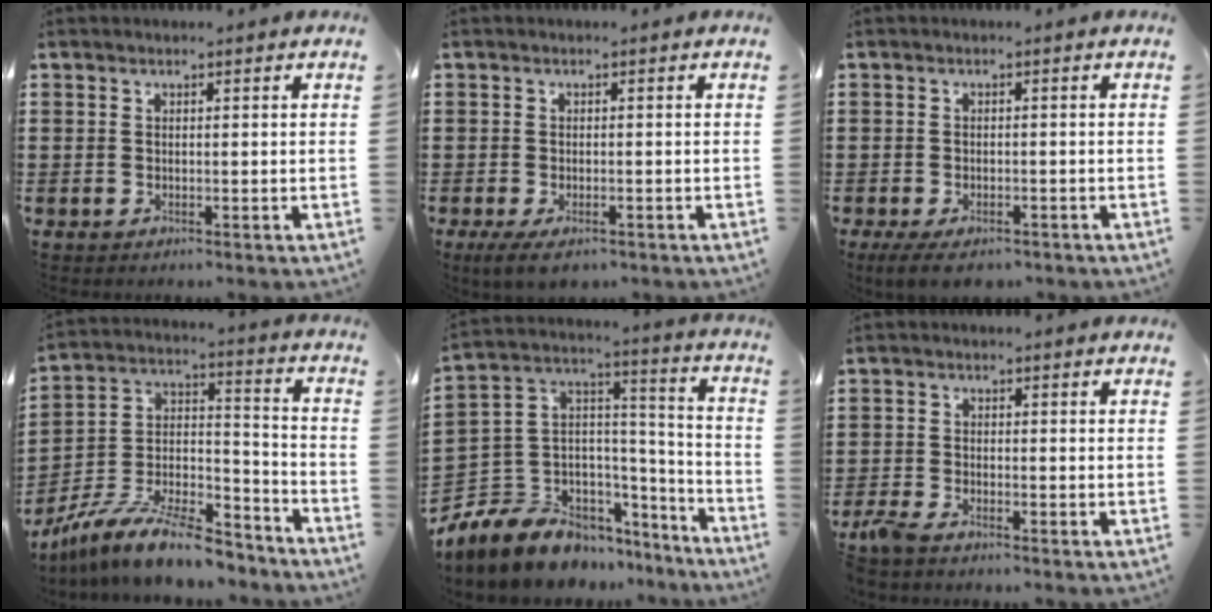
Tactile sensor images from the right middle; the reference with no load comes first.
{"total": 2.4, "force": [-1.8, 0.7, 1.4], "torque": [-0.040, -0.006, -0.039]}
{"total": 2.7, "force": [-2.2, 0.8, 1.3], "torque": [-0.039, -0.006, -0.046]}
{"total": 11.6, "force": [-9.9, 1.7, 5.7], "torque": [-0.112, 0.014, -0.193]}
{"total": 9.9, "force": [-7.1, 6.3, 2.6], "torque": [-0.093, -0.003, -0.141]}
{"total": 2.9, "force": [-2.5, 0.5, 1.4], "torque": [-0.053, -0.009, -0.057]}